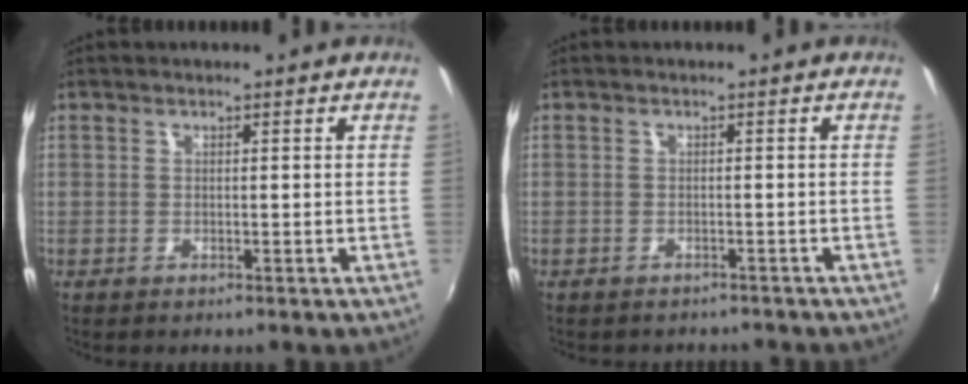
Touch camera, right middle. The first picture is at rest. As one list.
[{"total": 3.6, "force": [-3.2, 1.3, 1.0], "torque": [-0.022, -0.013, -0.041]}]